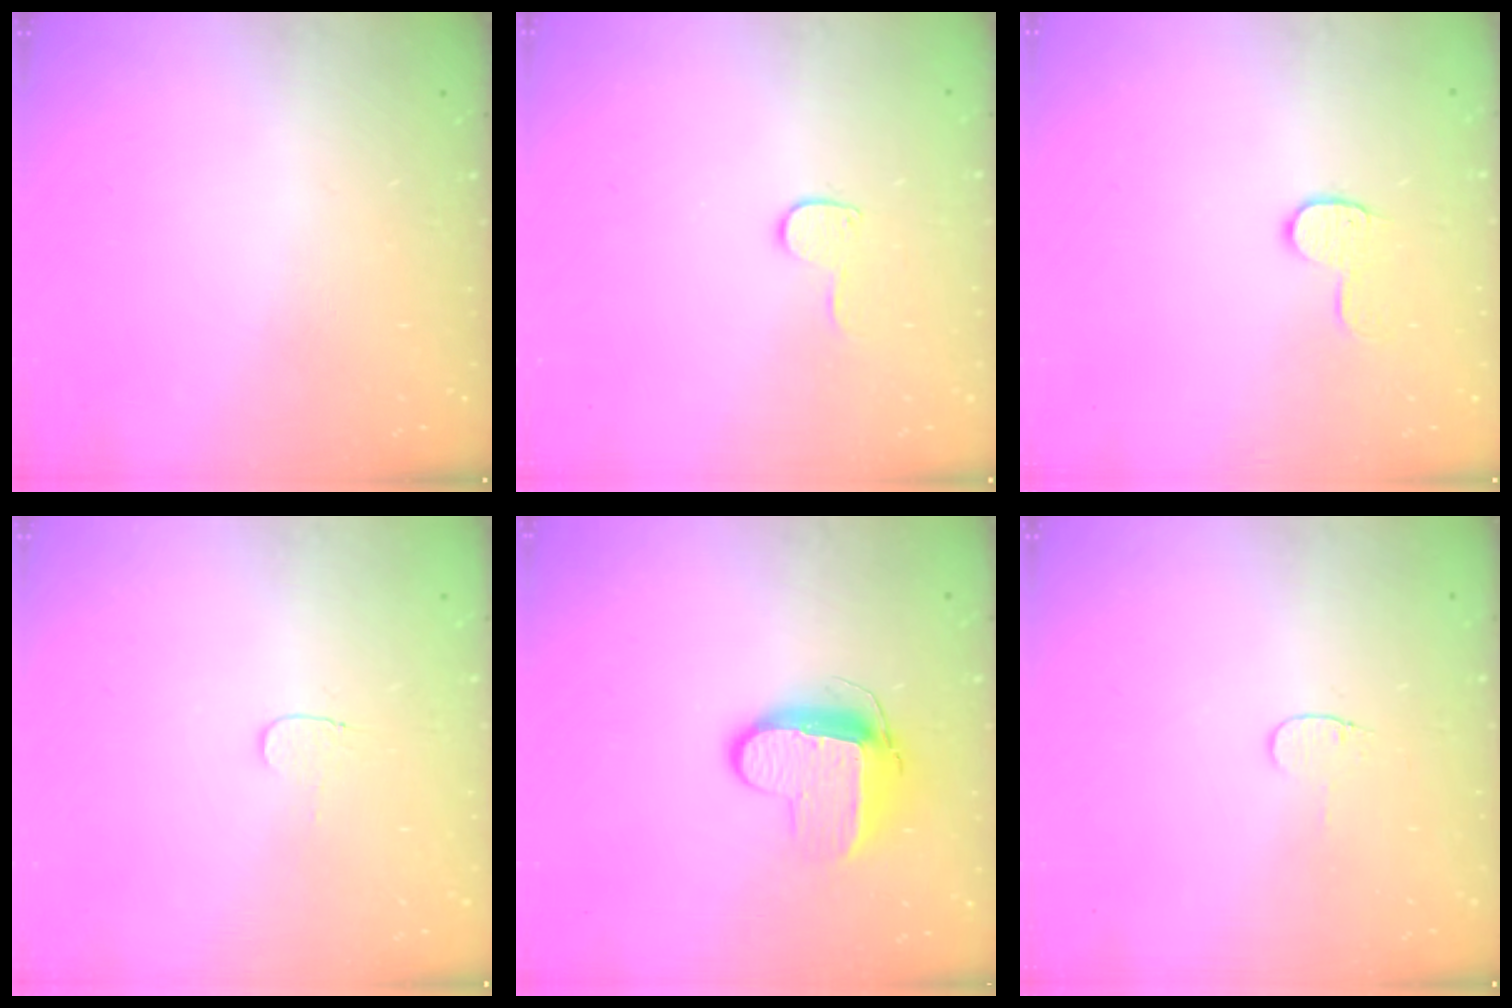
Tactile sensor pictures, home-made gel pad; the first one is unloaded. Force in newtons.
{"total": 6.4, "press": 6.4, "slide": 0.5}
{"total": 6.9, "press": 6.9, "slide": 0.1}
{"total": 3.7, "press": 3.7, "slide": 0.4}
{"total": 10.2, "press": 10.1, "slide": 0.8}
{"total": 3.4, "press": 3.3, "slide": 0.4}